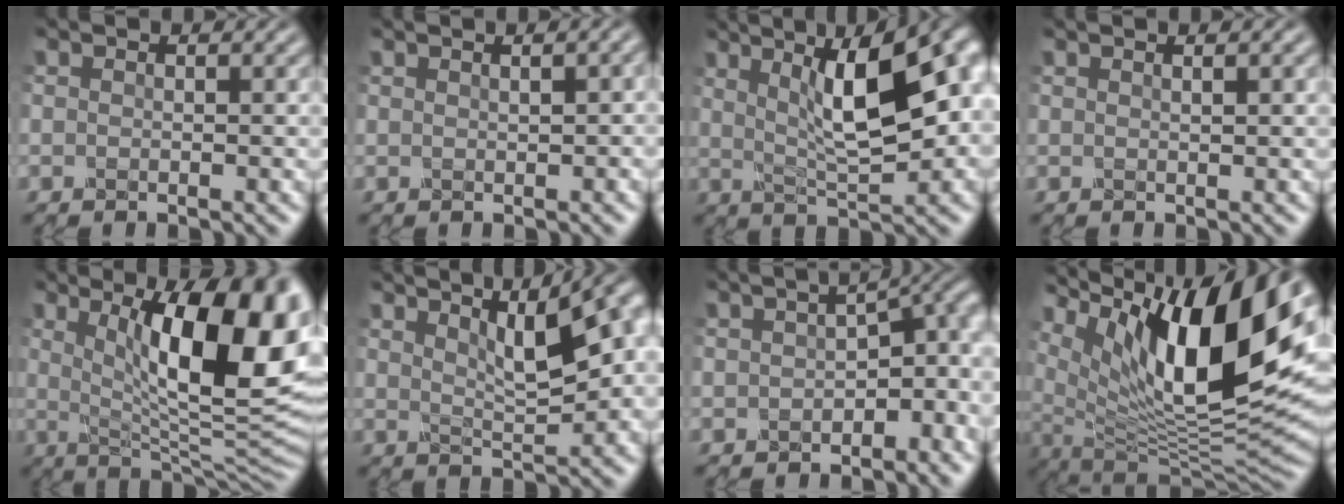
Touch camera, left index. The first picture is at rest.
{"total": 2.1, "force": [1.0, 0.5, 1.8], "torque": [-0.021, 0.009, 0.014]}
{"total": 10.5, "force": [3.3, 2.8, 9.5], "torque": [-0.135, 0.014, 0.058]}
{"total": 1.5, "force": [0.8, 0.4, 1.2], "torque": [-0.015, 0.004, 0.009]}
{"total": 14.4, "force": [3.6, 4.3, 13.3], "torque": [-0.168, -0.008, 0.054]}
{"total": 8.7, "force": [4.6, 2.7, 6.9], "torque": [-0.080, 0.032, 0.064]}
{"total": 6.6, "force": [-0.9, 3.7, 5.3], "torque": [-0.054, 0.006, -0.017]}
{"total": 16.3, "force": [7.0, 5.4, 13.6], "torque": [-0.233, 0.010, 0.123]}